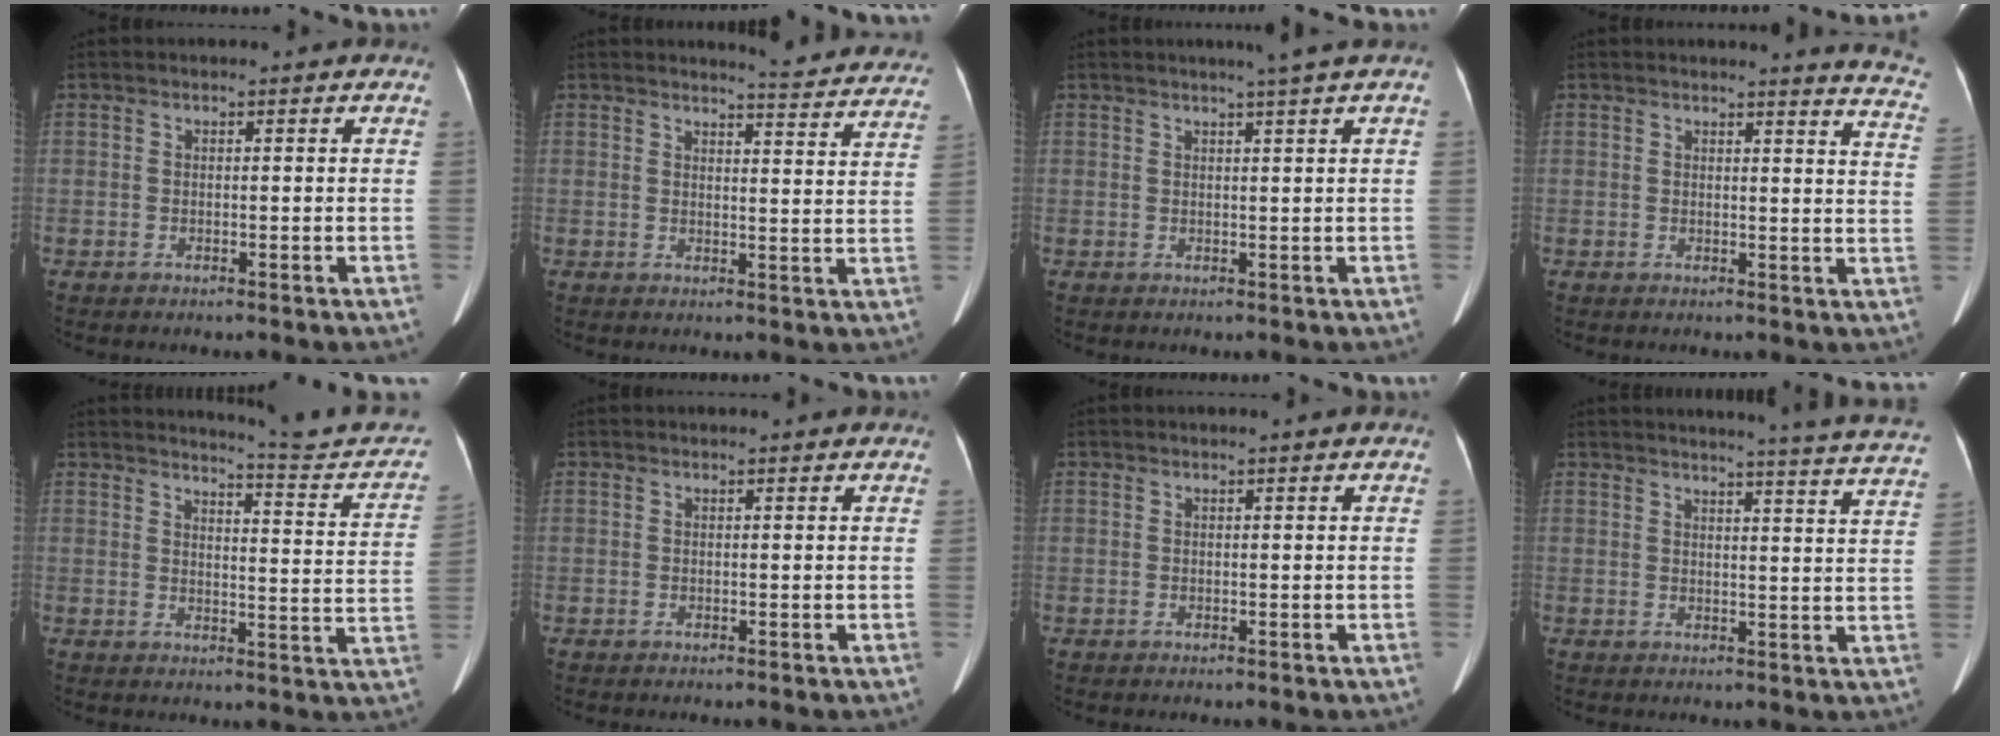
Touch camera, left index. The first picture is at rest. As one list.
[{"total": 12.6, "force": [12.4, 0.7, 2.1], "torque": [-0.009, -0.061, 0.116]}, {"total": 2.8, "force": [2.0, -0.9, 1.7], "torque": [-0.023, -0.001, 0.032]}, {"total": 8.7, "force": [8.4, -0.3, 2.2], "torque": [-0.008, -0.075, 0.059]}, {"total": 12.0, "force": [11.8, -0.4, 2.1], "torque": [-0.017, -0.063, 0.132]}, {"total": 1.1, "force": [1.0, 0.0, 0.2], "torque": [-0.009, 0.005, 0.011]}, {"total": 0.0}, {"total": 17.9, "force": [17.0, -1.3, 5.6], "torque": [-0.076, -0.087, 0.178]}]